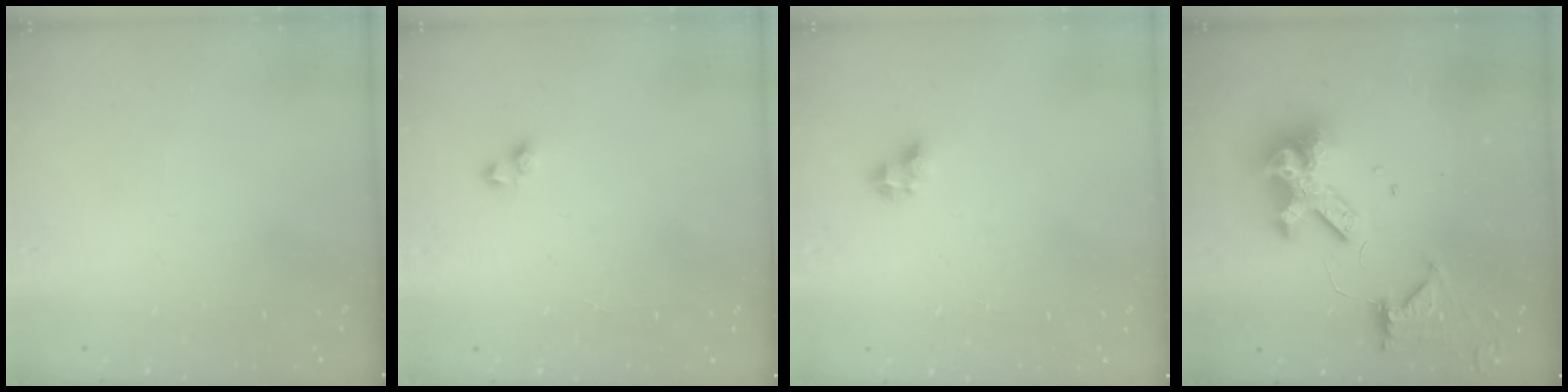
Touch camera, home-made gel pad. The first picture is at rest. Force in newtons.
{"total": 2.9, "press": 2.9, "slide": 0.3}
{"total": 3.7, "press": 3.7, "slide": 0.3}
{"total": 14.6, "press": 14.5, "slide": 1.8}